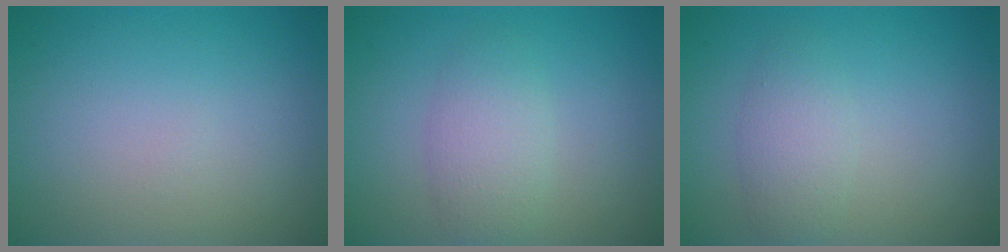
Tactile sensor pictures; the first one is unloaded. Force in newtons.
{"total": 3.0, "press": 3.0, "slide": 0.0}
{"total": 2.4, "press": 2.4, "slide": 0.0}